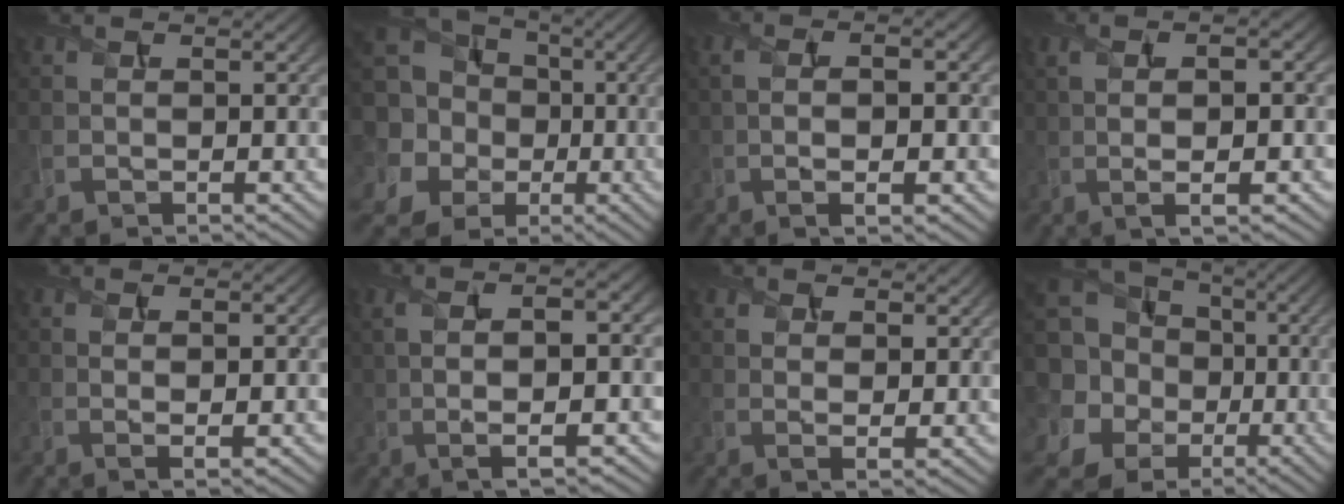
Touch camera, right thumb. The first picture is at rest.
{"total": 18.8, "force": [0.7, 16.7, 8.5], "torque": [-0.271, 0.013, -0.017]}
{"total": 5.2, "force": [-0.4, 1.5, 5.0], "torque": [-0.093, -0.005, -0.002]}
{"total": 5.7, "force": [0.1, 1.5, 5.5], "torque": [-0.097, 0.003, 0.002]}
{"total": 2.6, "force": [0.2, 0.6, 2.5], "torque": [-0.049, -0.003, 0.007]}
{"total": 8.5, "force": [0.1, 2.4, 8.2], "torque": [-0.139, 0.010, 0.001]}
{"total": 3.8, "force": [1.9, 1.9, 2.6], "torque": [-0.054, -0.009, 0.040]}
{"total": 21.1, "force": [0.4, 18.9, 9.4], "torque": [-0.290, 0.008, -0.023]}